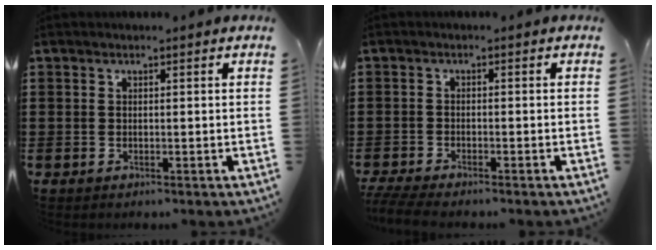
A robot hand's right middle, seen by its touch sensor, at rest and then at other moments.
{"total": 2.6, "force": [-2.4, 0.1, 0.9], "torque": [-0.030, -0.005, -0.053]}